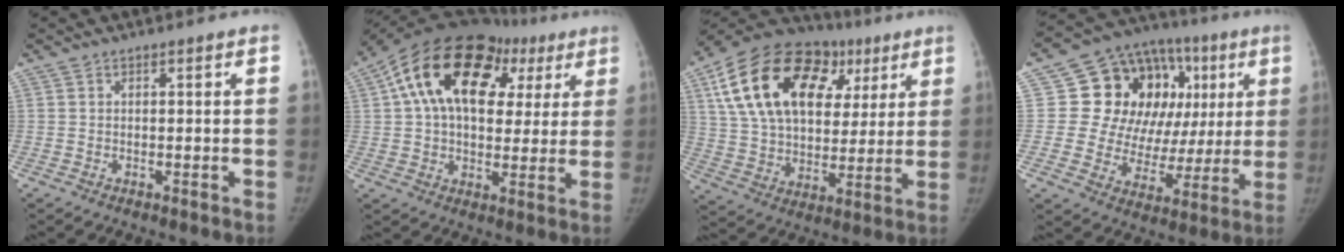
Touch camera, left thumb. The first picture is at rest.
{"total": 24.0, "force": [8.8, 15.2, 16.4], "torque": [-0.247, 0.046, 0.138]}
{"total": 28.2, "force": [11.0, 17.7, 19.0], "torque": [-0.315, 0.029, 0.186]}
{"total": 22.5, "force": [5.2, 16.7, 14.1], "torque": [-0.130, 0.031, 0.091]}